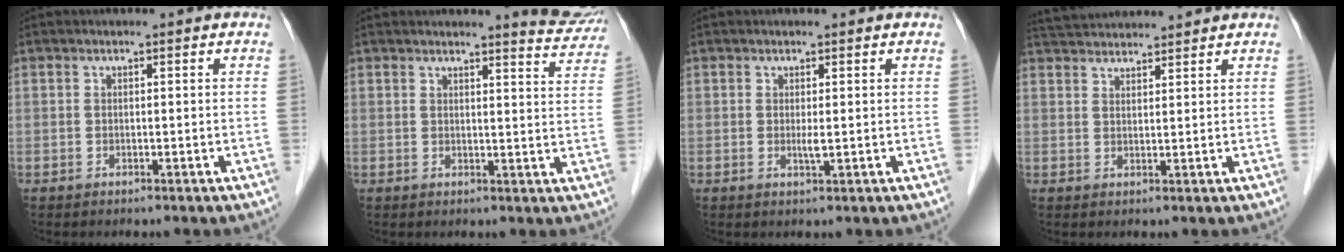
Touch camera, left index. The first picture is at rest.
{"total": 5.8, "force": [5.7, 0.4, 0.9], "torque": [-0.011, -0.032, 0.048]}
{"total": 1.1, "force": [0.0, 0.0, 1.1], "torque": [-0.027, -0.005, 0.002]}
{"total": 7.8, "force": [7.5, 0.7, 1.9], "torque": [-0.040, 0.038, 0.121]}